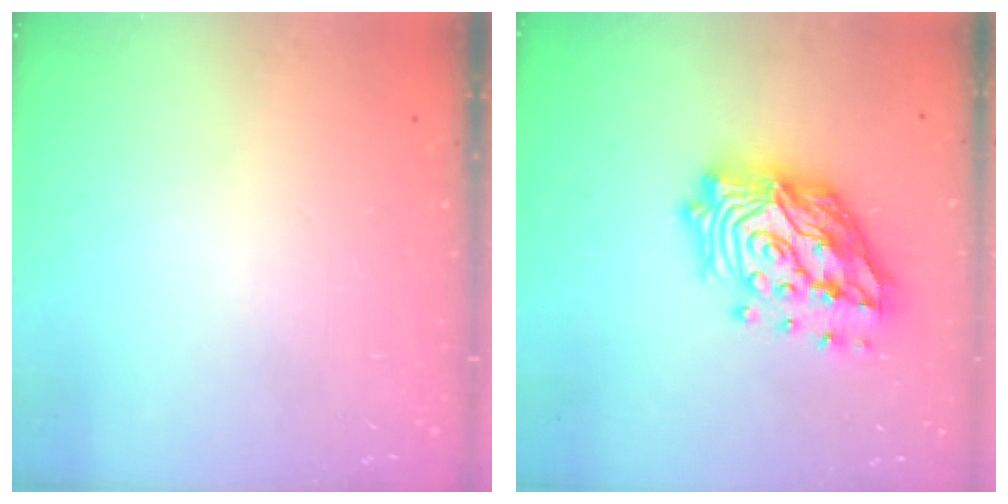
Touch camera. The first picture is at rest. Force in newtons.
{"total": 22.0, "press": 21.7, "slide": 3.4}